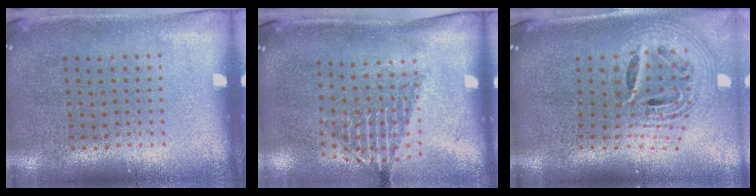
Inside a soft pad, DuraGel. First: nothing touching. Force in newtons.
{"total": 1.5, "press": 1.1, "slide": 1.0}
{"total": 2.3, "press": 1.6, "slide": 1.7}